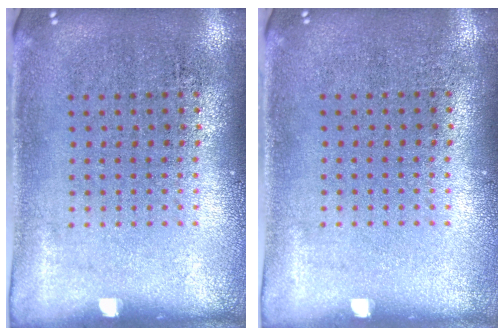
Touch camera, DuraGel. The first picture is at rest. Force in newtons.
{"total": 0.0}